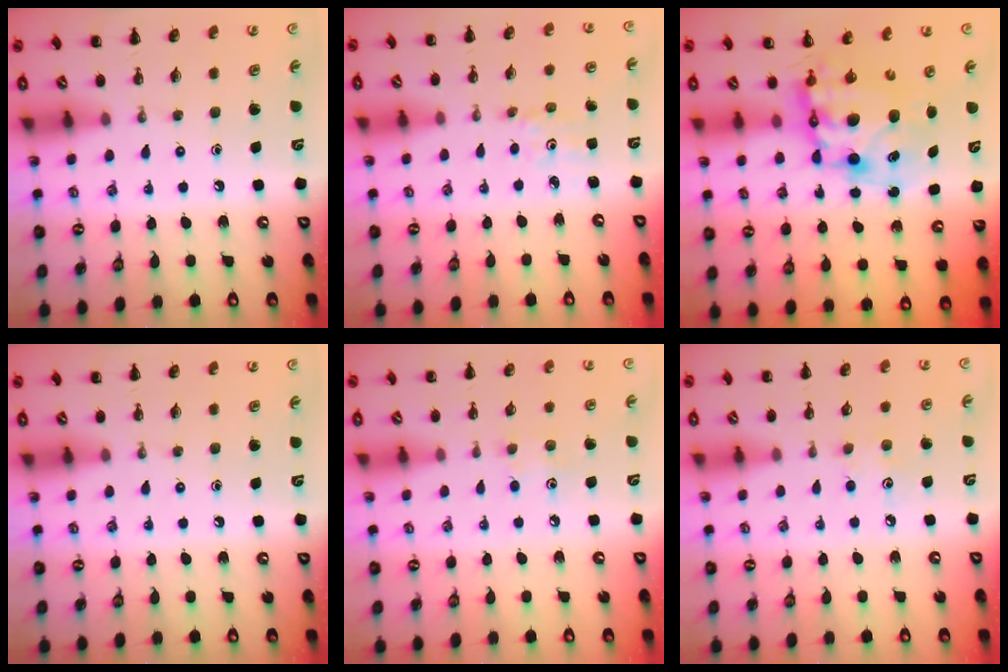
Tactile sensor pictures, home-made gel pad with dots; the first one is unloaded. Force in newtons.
{"total": 1.1, "press": 1.0, "slide": 0.3}
{"total": 9.5, "press": 9.2, "slide": 2.4}
{"total": 0.0}
{"total": 4.0, "press": 3.9, "slide": 1.0}
{"total": 3.9, "press": 3.7, "slide": 0.9}